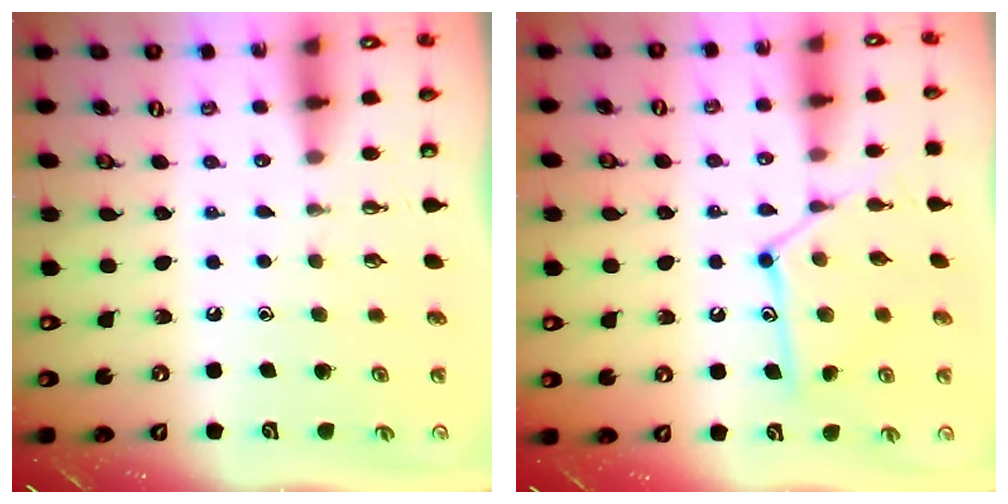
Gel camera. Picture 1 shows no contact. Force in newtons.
{"total": 12.9, "press": 12.9, "slide": 0.5}